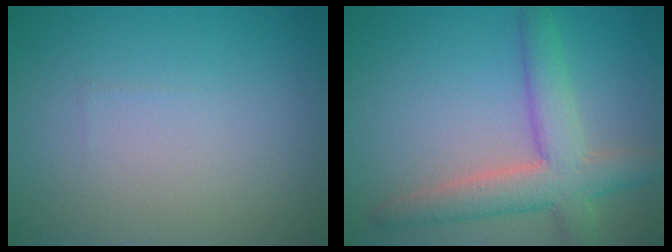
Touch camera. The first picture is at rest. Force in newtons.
{"total": 5.8, "press": 5.7, "slide": 0.5}